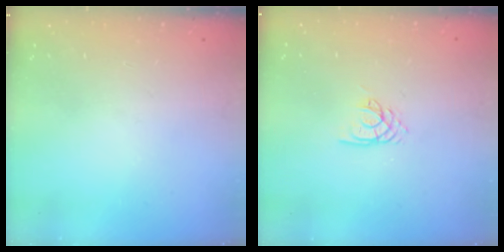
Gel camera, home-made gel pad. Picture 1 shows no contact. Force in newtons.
{"total": 2.1, "press": 2.1, "slide": 0.1}